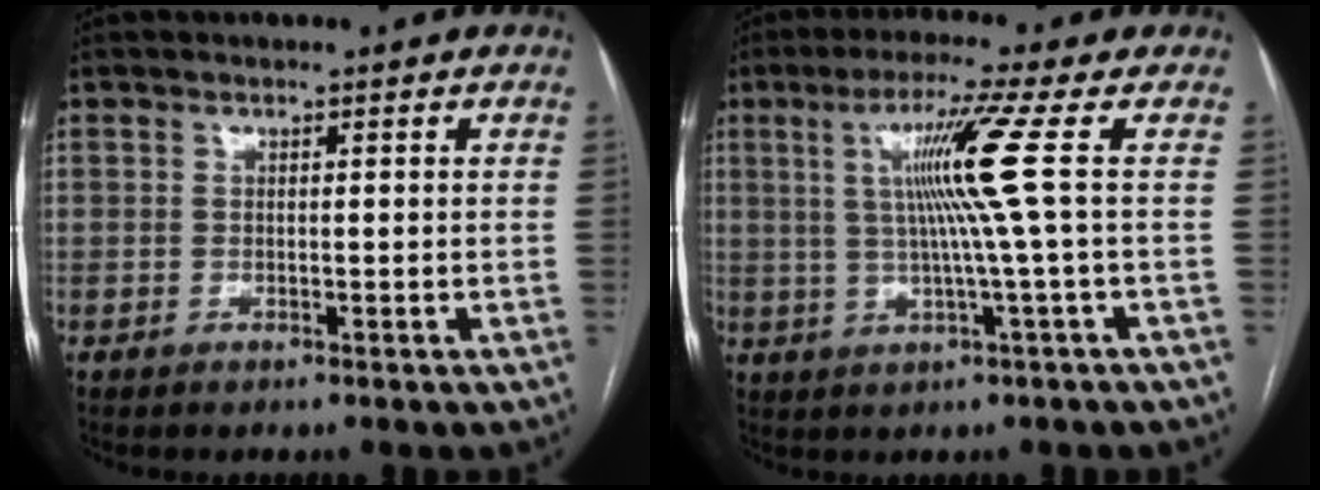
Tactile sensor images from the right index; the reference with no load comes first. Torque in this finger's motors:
{"motor_torque": [0.96, 0.12, 0.40, 0.15]}